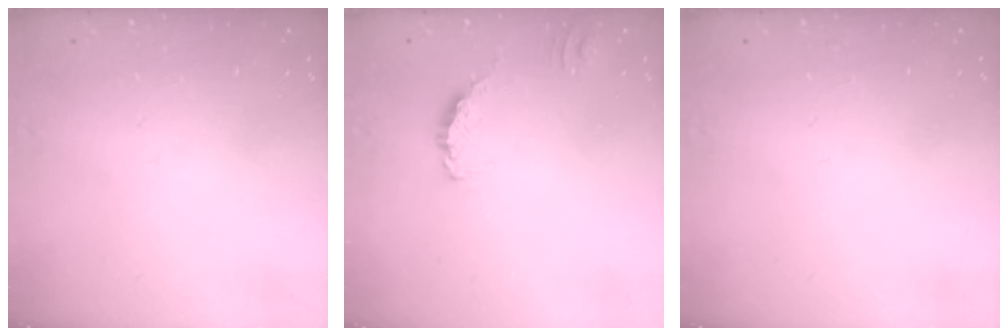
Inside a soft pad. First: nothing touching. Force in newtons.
{"total": 0.0}
{"total": 0.0}